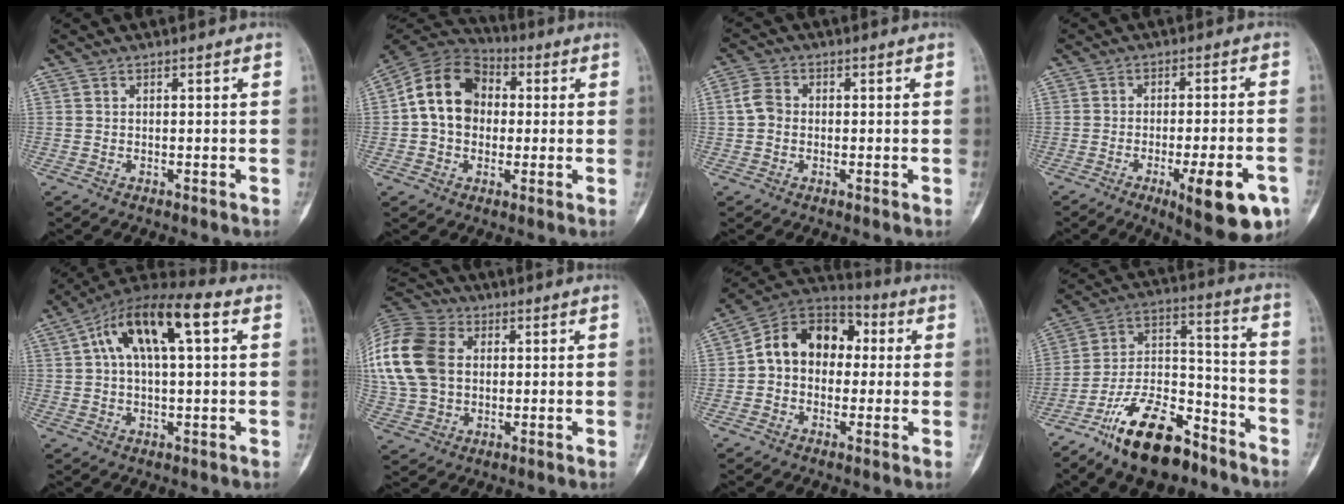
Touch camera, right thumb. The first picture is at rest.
{"total": 13.8, "force": [0.9, 10.8, 8.5], "torque": [-0.131, 0.030, 0.005]}
{"total": 3.7, "force": [-0.2, 3.0, 2.1], "torque": [-0.038, 0.008, -0.010]}
{"total": 13.3, "force": [-5.8, 3.5, 11.4], "torque": [-0.149, 0.013, -0.072]}
{"total": 15.3, "force": [4.8, 6.2, 13.2], "torque": [-0.223, 0.033, 0.075]}
{"total": 21.8, "force": [3.3, 16.4, 14.0], "torque": [-0.324, 0.027, 0.068]}
{"total": 14.1, "force": [1.2, 10.5, 9.4], "torque": [-0.117, 0.041, 0.004]}
{"total": 19.2, "force": [-12.8, 8.4, 11.6], "torque": [-0.188, 0.094, -0.224]}